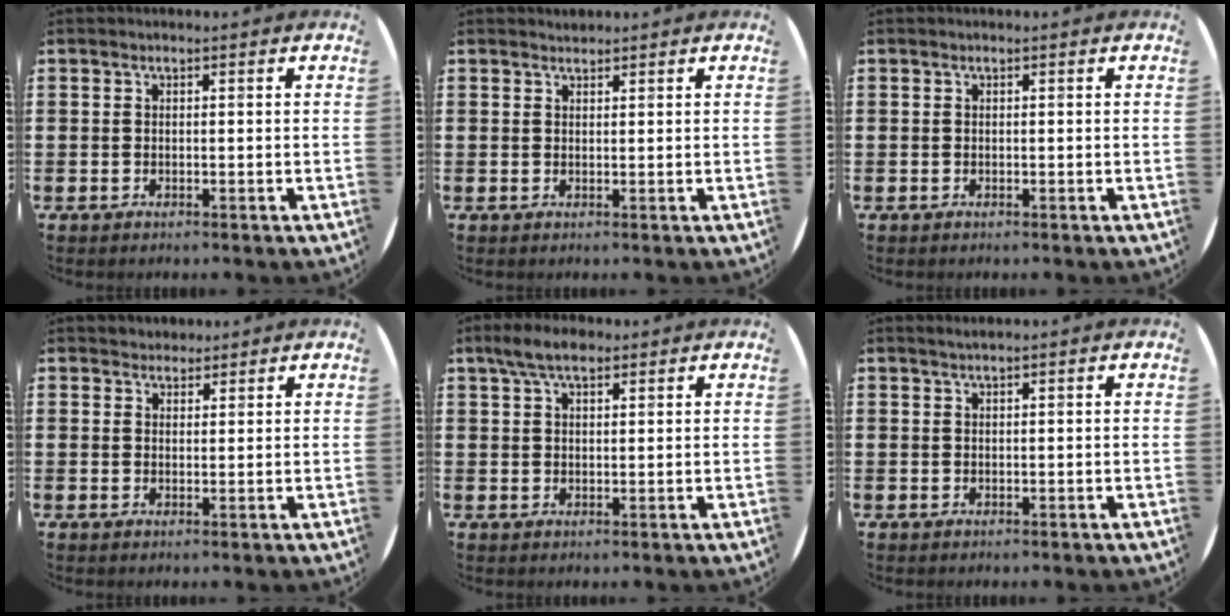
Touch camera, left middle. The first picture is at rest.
{"total": 0.9, "force": [0.9, 0.1, -0.2], "torque": [0.004, 0.002, 0.017]}
{"total": 0.0}
{"total": 1.9, "force": [1.7, 0.7, -0.2], "torque": [0.001, 0.004, 0.034]}
{"total": 4.4, "force": [3.2, 1.8, 2.5], "torque": [-0.047, 0.003, 0.057]}
{"total": 0.7, "force": [0.5, -0.1, 0.5], "torque": [-0.006, 0.001, 0.009]}